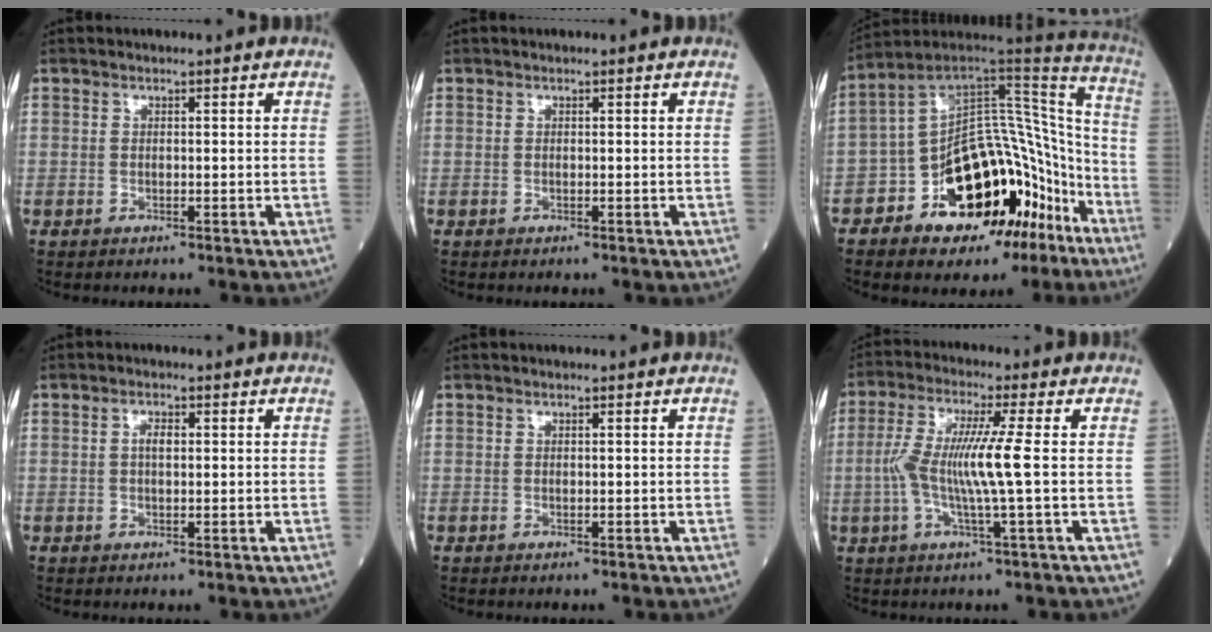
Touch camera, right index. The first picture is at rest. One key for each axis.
{"total": 0.0}
{"total": 23.0, "fx": -12.7, "fy": 11.3, "fz": 15.6, "tx": -0.181, "ty": 0.064, "tz": -0.187}
{"total": 1.7, "fx": 0.3, "fy": 0.6, "fz": 1.5, "tx": -0.034, "ty": 0.002, "tz": 0.005}
{"total": 0.0}
{"total": 8.7, "fx": -0.5, "fy": -0.3, "fz": 8.7, "tx": -0.181, "ty": 0.008, "tz": -0.018}